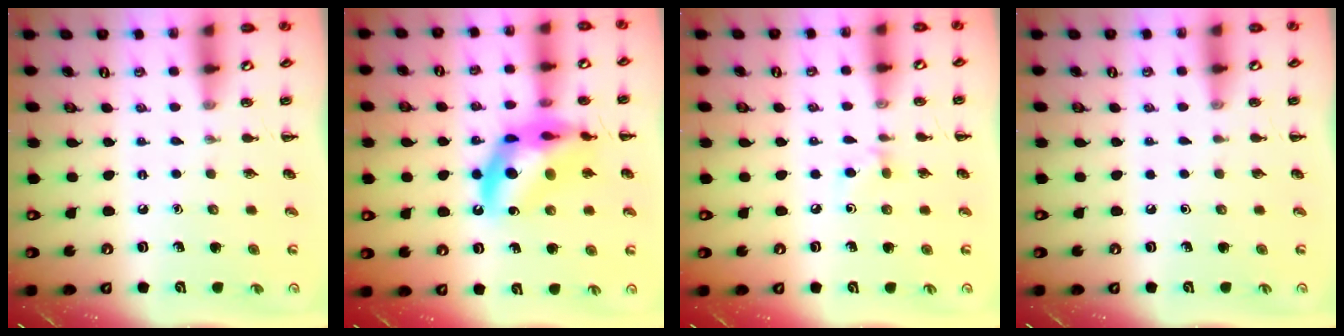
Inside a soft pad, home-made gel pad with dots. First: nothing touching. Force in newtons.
{"total": 15.3, "press": 14.8, "slide": 3.9}
{"total": 5.4, "press": 5.0, "slide": 2.1}
{"total": 0.0}